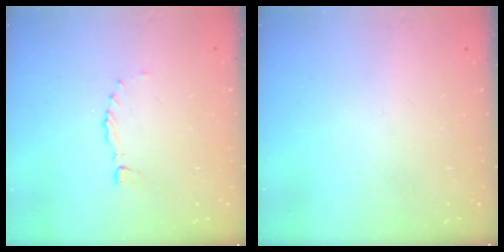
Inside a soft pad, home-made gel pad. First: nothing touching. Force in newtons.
{"total": 0.0}